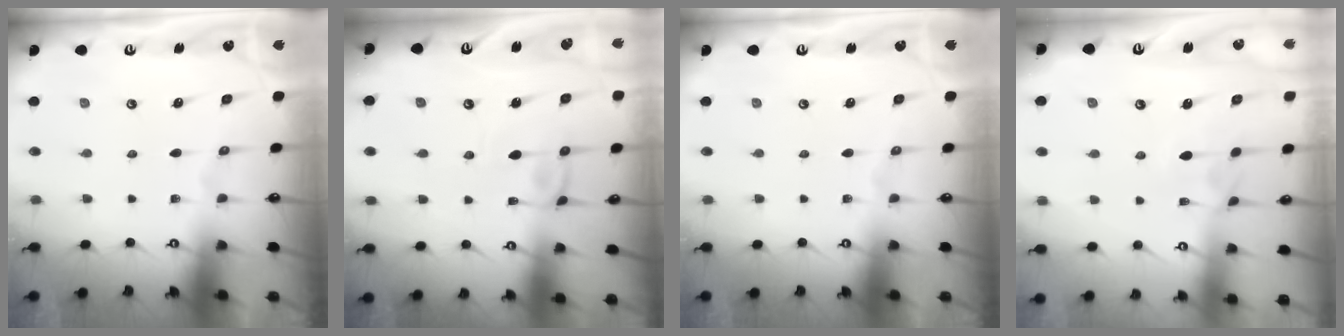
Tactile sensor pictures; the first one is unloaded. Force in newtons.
{"total": 0.6, "press": 0.5, "slide": 0.2}
{"total": 0.0}
{"total": 2.4, "press": 2.4, "slide": 0.7}